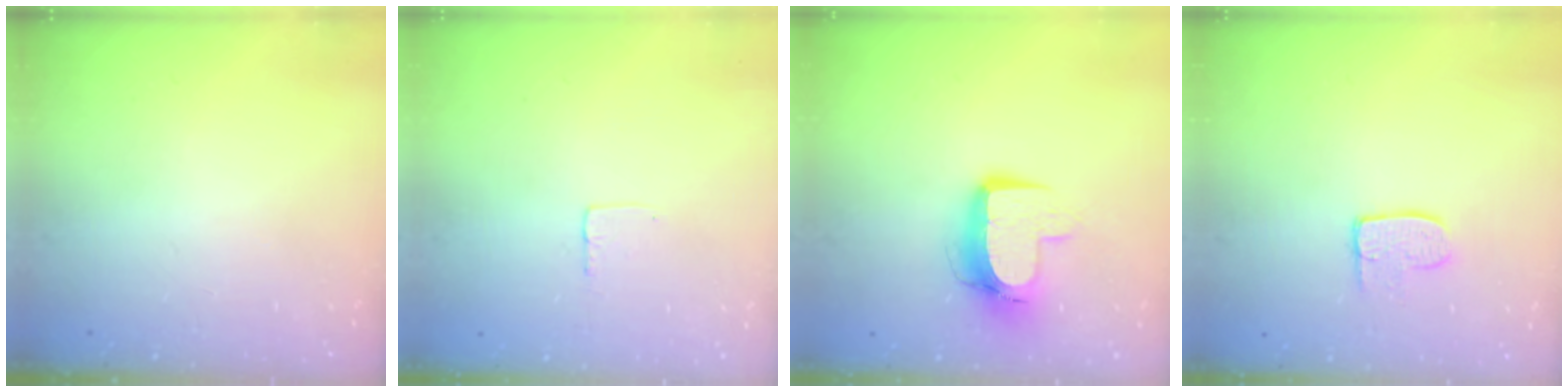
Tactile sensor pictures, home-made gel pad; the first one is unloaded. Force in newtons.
{"total": 2.7, "press": 2.7, "slide": 0.1}
{"total": 11.0, "press": 10.9, "slide": 1.1}
{"total": 6.2, "press": 6.2, "slide": 0.4}